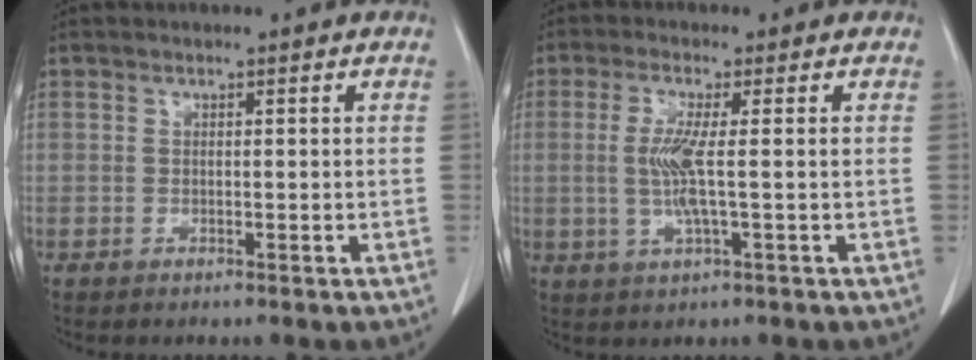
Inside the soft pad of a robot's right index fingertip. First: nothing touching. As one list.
[{"total": 5.1, "force": [-0.1, 0.3, 5.1], "torque": [-0.110, -0.003, -0.003]}]